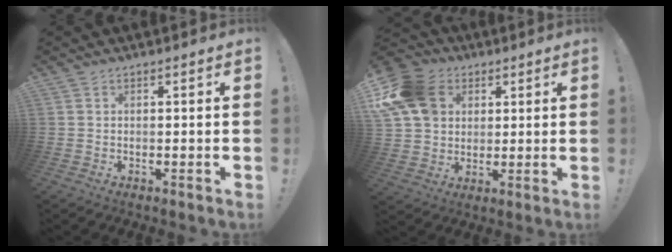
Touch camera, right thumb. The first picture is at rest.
{"total": 17.4, "force": [5.8, 13.7, 9.0], "torque": [-0.159, -0.014, 0.115]}